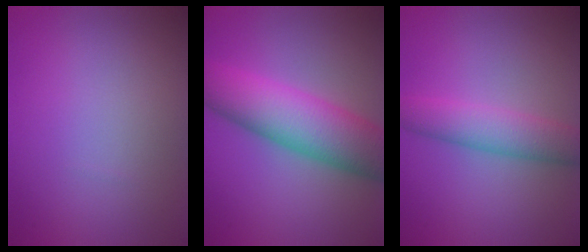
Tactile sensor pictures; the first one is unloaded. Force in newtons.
{"total": 9.0, "press": 9.0, "slide": 0.3}
{"total": 4.1, "press": 4.1, "slide": 0.1}